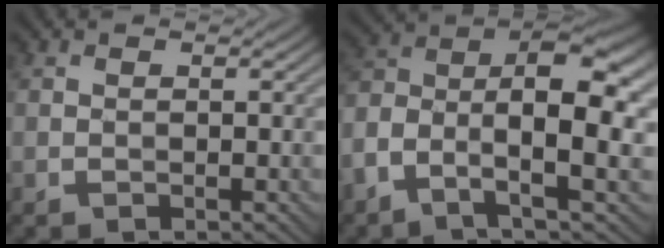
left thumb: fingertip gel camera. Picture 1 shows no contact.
{"total": 10.9, "force": [-3.6, 4.7, 9.1], "torque": [-0.168, 0.003, -0.079]}